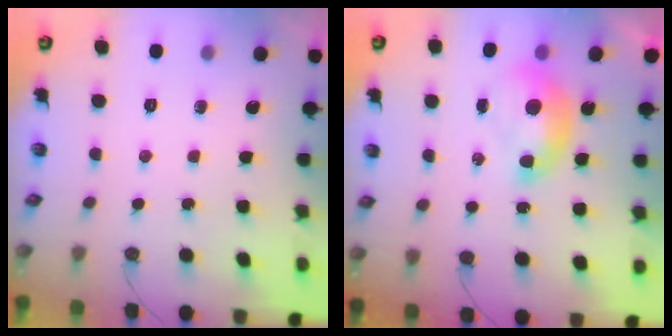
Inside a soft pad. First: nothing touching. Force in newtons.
{"total": 2.0, "press": 2.0, "slide": 0.4}